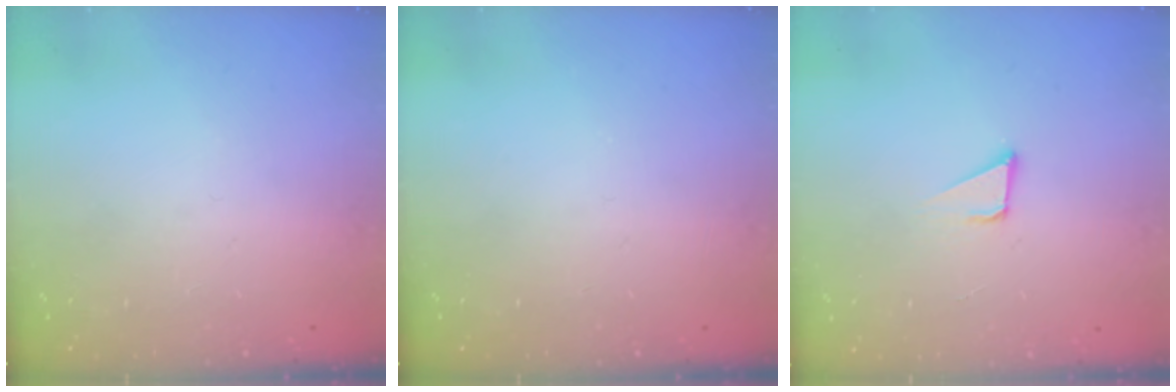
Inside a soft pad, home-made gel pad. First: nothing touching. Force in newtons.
{"total": 0.0}
{"total": 2.2, "press": 2.2, "slide": 0.2}